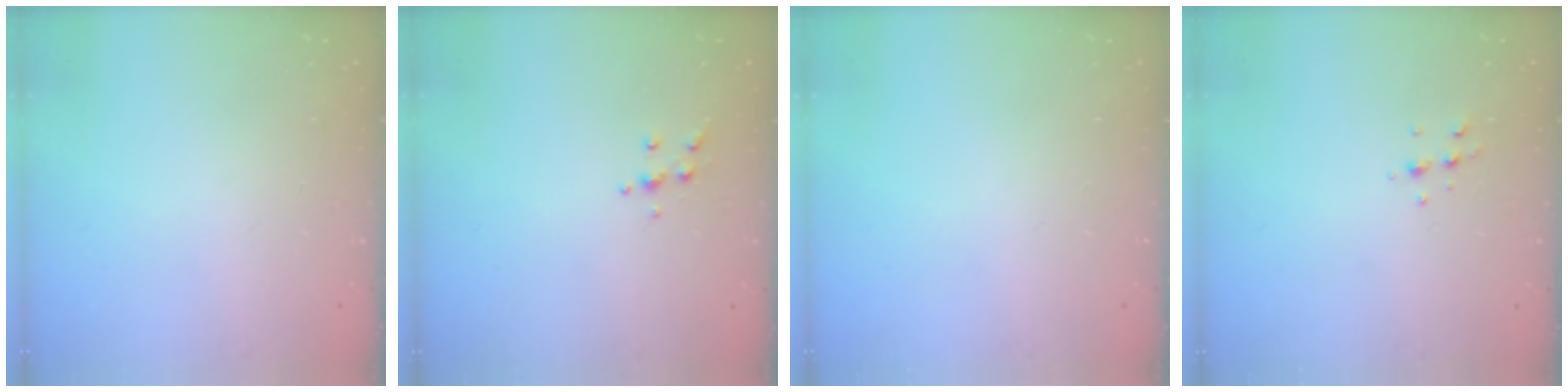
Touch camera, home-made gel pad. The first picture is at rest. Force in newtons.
{"total": 5.0, "press": 4.8, "slide": 1.0}
{"total": 0.0}
{"total": 4.9, "press": 4.8, "slide": 1.1}